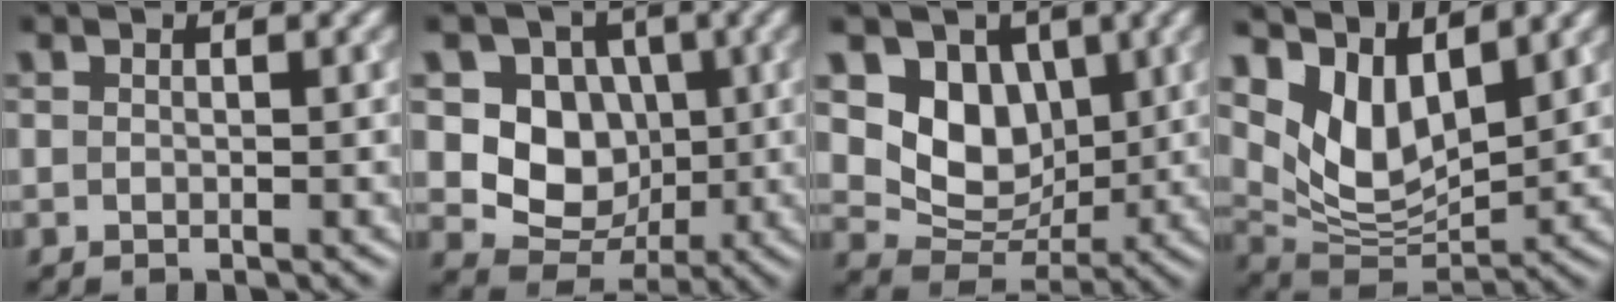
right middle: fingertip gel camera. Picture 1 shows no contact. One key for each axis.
{"total": 6.9, "fx": 0.8, "fy": 5.8, "fz": 3.8, "tx": -0.059, "ty": -0.007, "tz": 0.001}
{"total": 6.5, "fx": 1.8, "fy": 5.1, "fz": 3.7, "tx": -0.061, "ty": -0.013, "tz": 0.026}
{"total": 6.4, "fx": 3.6, "fy": 3.1, "fz": 4.2, "tx": -0.089, "ty": -0.017, "tz": 0.071}